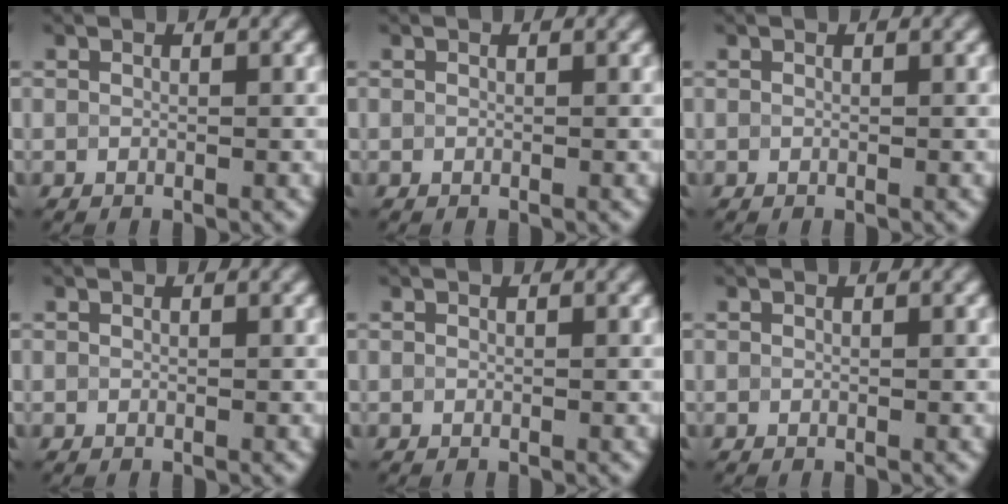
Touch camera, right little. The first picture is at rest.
{"total": 0.0}
{"total": 0.0}
{"total": 0.0}
{"total": 0.0}
{"total": 0.0}